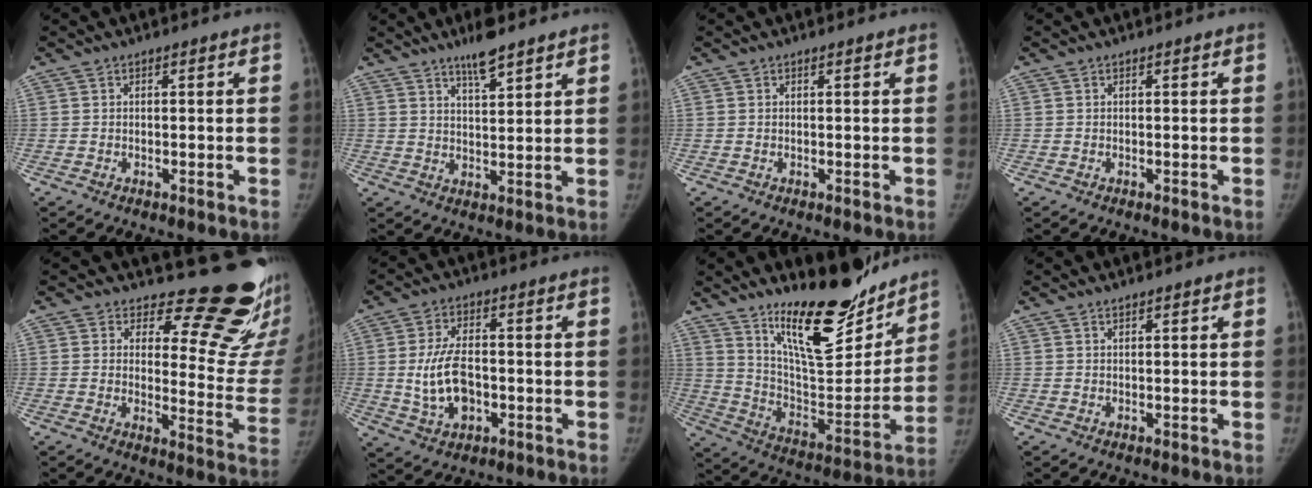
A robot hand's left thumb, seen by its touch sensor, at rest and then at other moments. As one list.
[{"total": 5.5, "force": [4.3, 1.2, 3.3], "torque": [-0.041, -0.028, 0.071]}, {"total": 0.0}, {"total": 0.0}, {"total": 17.3, "force": [14.8, 6.3, 6.5], "torque": [-0.017, -0.152, 0.162]}, {"total": 9.5, "force": [-1.4, 5.7, 7.5], "torque": [-0.133, 0.009, -0.020]}, {"total": 22.3, "force": [16.6, 6.9, 13.2], "torque": [-0.151, -0.118, 0.272]}, {"total": 0.7, "force": [0.7, 0.1, 0.4], "torque": [0.001, -0.002, 0.011]}]